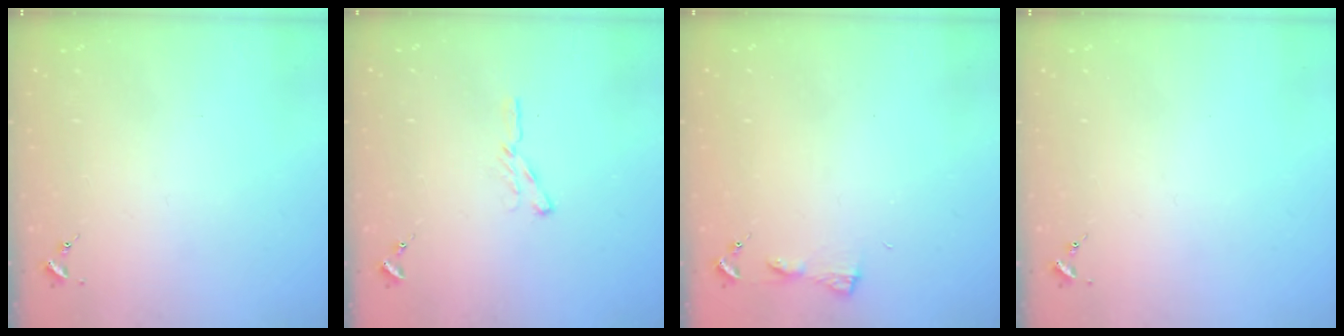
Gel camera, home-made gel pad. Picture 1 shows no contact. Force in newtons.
{"total": 4.4, "press": 4.4, "slide": 0.5}
{"total": 3.2, "press": 3.1, "slide": 0.3}
{"total": 0.0}